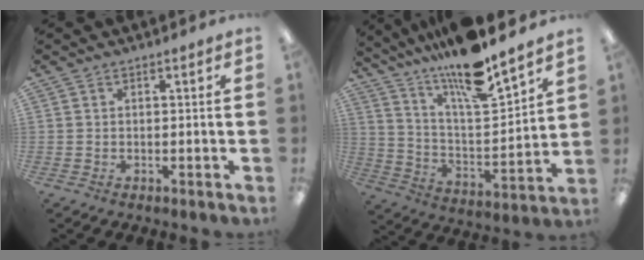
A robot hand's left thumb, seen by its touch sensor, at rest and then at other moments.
{"total": 15.5, "force": [13.4, 1.2, 7.6], "torque": [-0.141, -0.105, 0.225]}